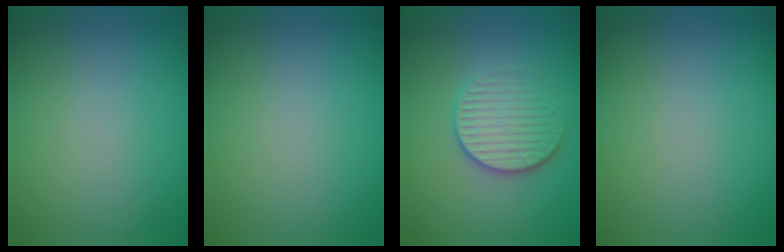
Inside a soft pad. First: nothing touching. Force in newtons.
{"total": 0.0}
{"total": 3.3, "press": 3.1, "slide": 1.2}
{"total": 0.0}